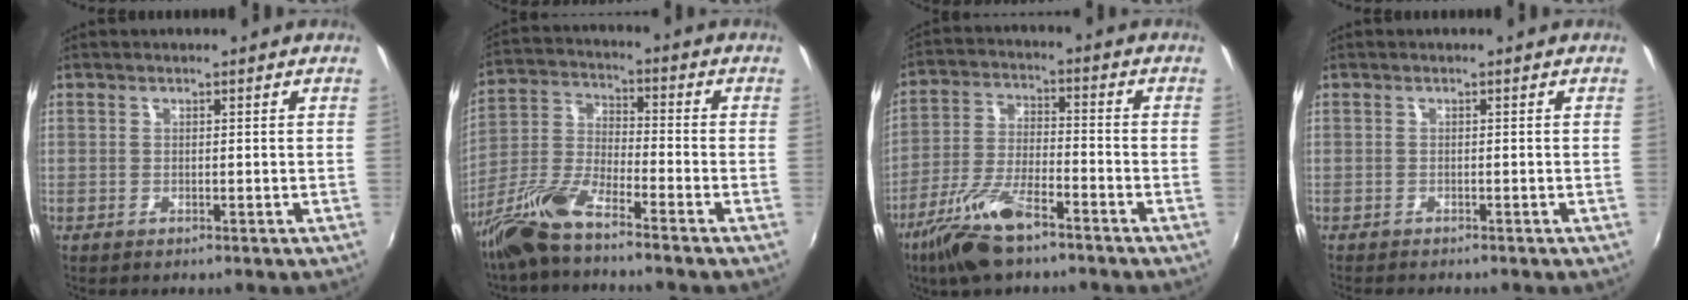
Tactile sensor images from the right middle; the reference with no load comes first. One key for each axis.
{"total": 9.7, "fx": -7.5, "fy": 1.3, "fz": 6.1, "tx": -0.139, "ty": 0.000, "tz": -0.153}
{"total": 12.2, "fx": -8.4, "fy": 3.6, "fz": 8.2, "tx": -0.174, "ty": -0.017, "tz": -0.160}
{"total": 1.6, "fx": -1.5, "fy": 0.3, "fz": 0.4, "tx": -0.012, "ty": -0.011, "tz": -0.025}